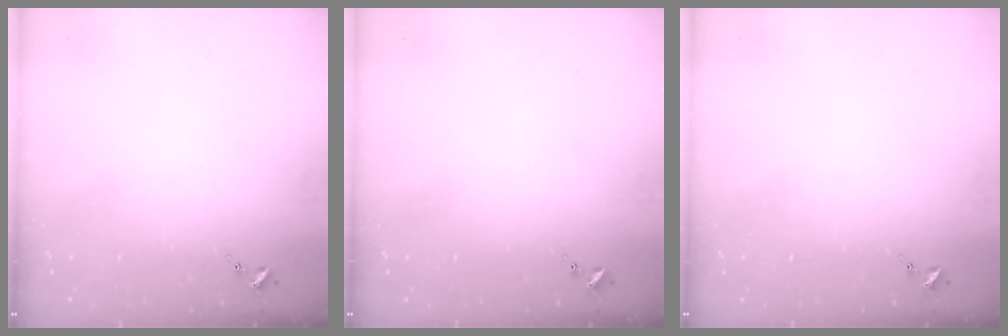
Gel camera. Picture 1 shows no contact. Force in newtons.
{"total": 0.0}
{"total": 0.0}